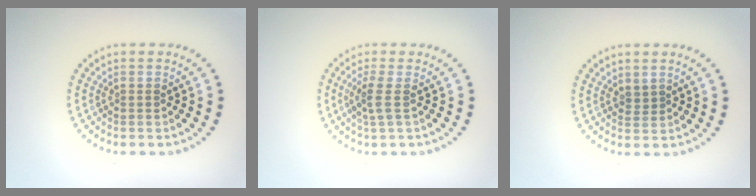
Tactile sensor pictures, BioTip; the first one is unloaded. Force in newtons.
{"total": 1.7, "press": 1.3, "slide": 1.1}
{"total": 0.5, "press": 0.2, "slide": 0.5}